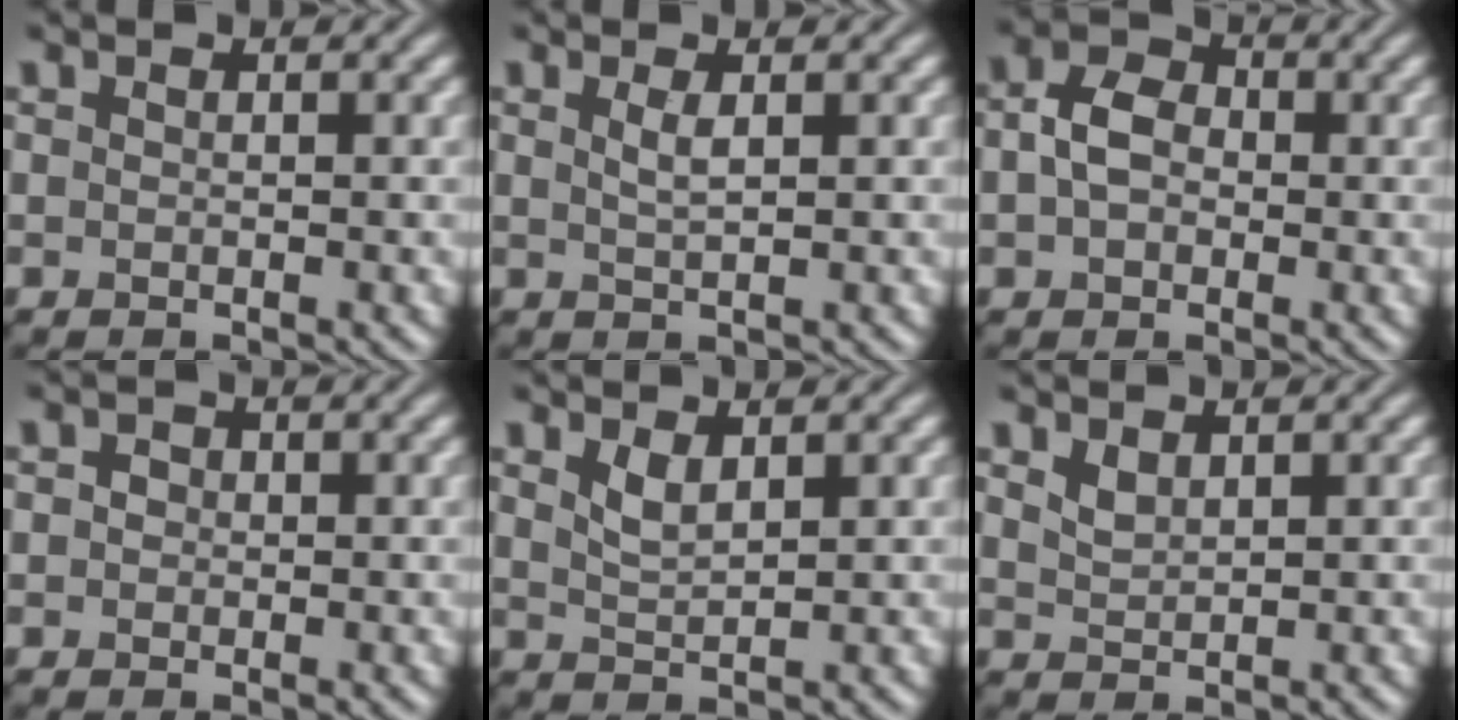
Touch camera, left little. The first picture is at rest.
{"total": 1.4, "force": [0.5, 0.4, 1.2], "torque": [-0.024, 0.001, 0.009]}
{"total": 3.8, "force": [0.1, 2.8, 2.5], "torque": [-0.053, 0.004, -0.007]}
{"total": 1.1, "force": [0.2, 1.0, 0.4], "torque": [-0.004, 0.001, -0.004]}
{"total": 1.7, "force": [1.1, 0.6, 1.2], "torque": [-0.028, -0.004, 0.026]}
{"total": 1.3, "force": [1.1, 0.5, 0.6], "torque": [-0.018, -0.001, 0.026]}